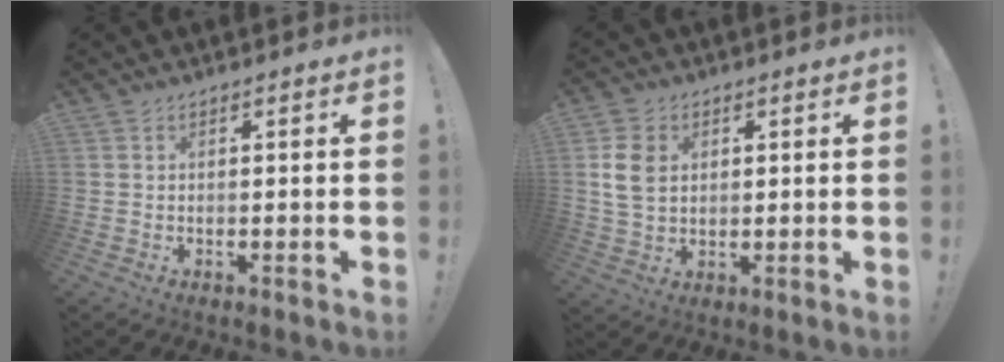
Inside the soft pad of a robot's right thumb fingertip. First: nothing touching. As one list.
[{"total": 8.4, "force": [2.2, 6.4, 5.0], "torque": [-0.106, 0.007, 0.043]}]